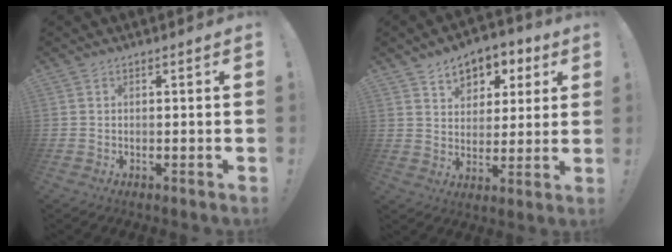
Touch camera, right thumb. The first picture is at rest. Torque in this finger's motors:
{"motor_torque": [0.01, 0.08, 0.24, 0.43, 0.00]}